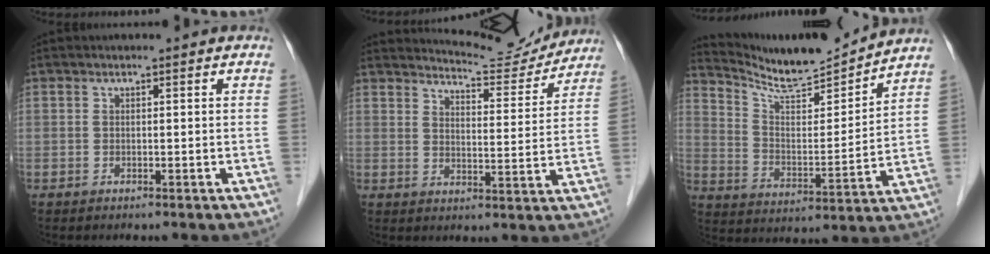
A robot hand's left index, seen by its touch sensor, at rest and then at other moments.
{"total": 9.4, "force": [9.3, 0.9, 0.5], "torque": [-0.009, -0.014, 0.121]}
{"total": 12.6, "force": [12.2, -0.5, 3.1], "torque": [-0.062, -0.013, 0.208]}